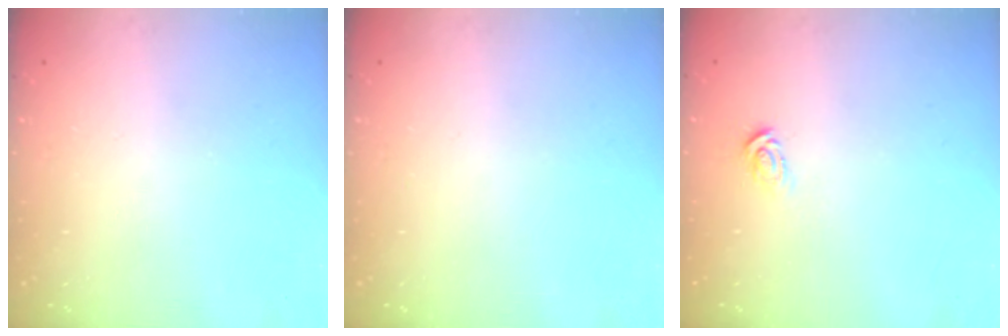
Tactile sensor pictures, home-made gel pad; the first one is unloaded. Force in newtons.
{"total": 0.0}
{"total": 2.9, "press": 2.9, "slide": 0.2}